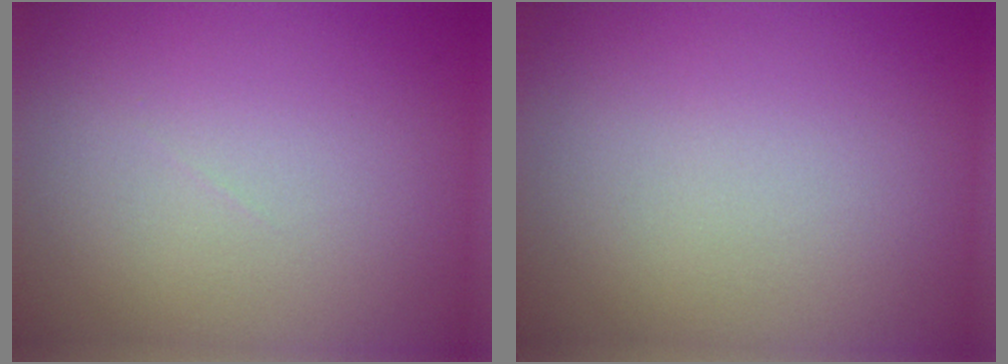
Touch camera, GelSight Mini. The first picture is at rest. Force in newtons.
{"total": 0.0}